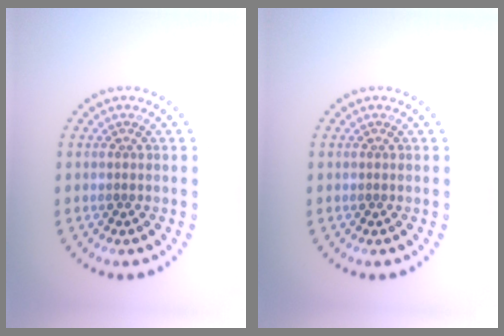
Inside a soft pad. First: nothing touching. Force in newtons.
{"total": 0.0}